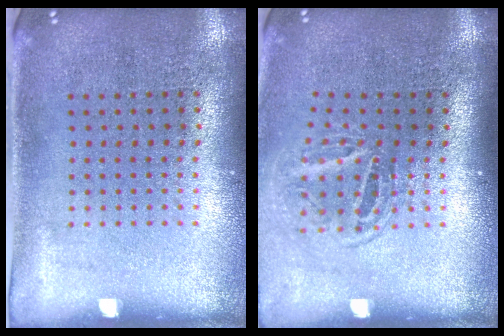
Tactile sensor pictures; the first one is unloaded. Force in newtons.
{"total": 1.6, "press": 1.1, "slide": 1.2}